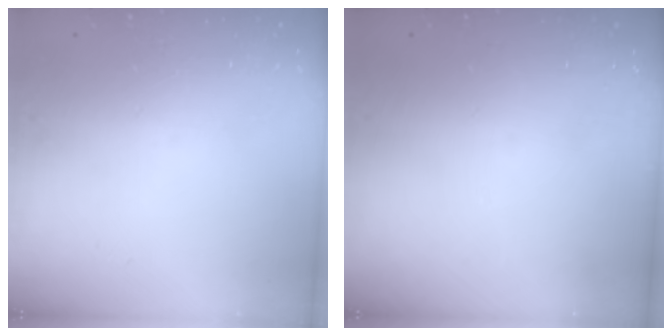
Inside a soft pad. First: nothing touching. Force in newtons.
{"total": 0.0}